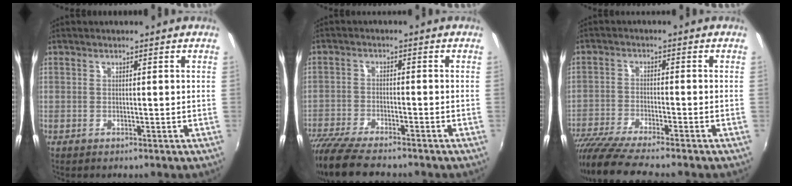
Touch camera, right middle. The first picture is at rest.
{"total": 11.9, "force": [-10.3, 2.2, 5.7], "torque": [-0.135, -0.042, -0.182]}
{"total": 11.9, "force": [-10.2, 0.4, 6.0], "torque": [-0.136, -0.043, -0.183]}